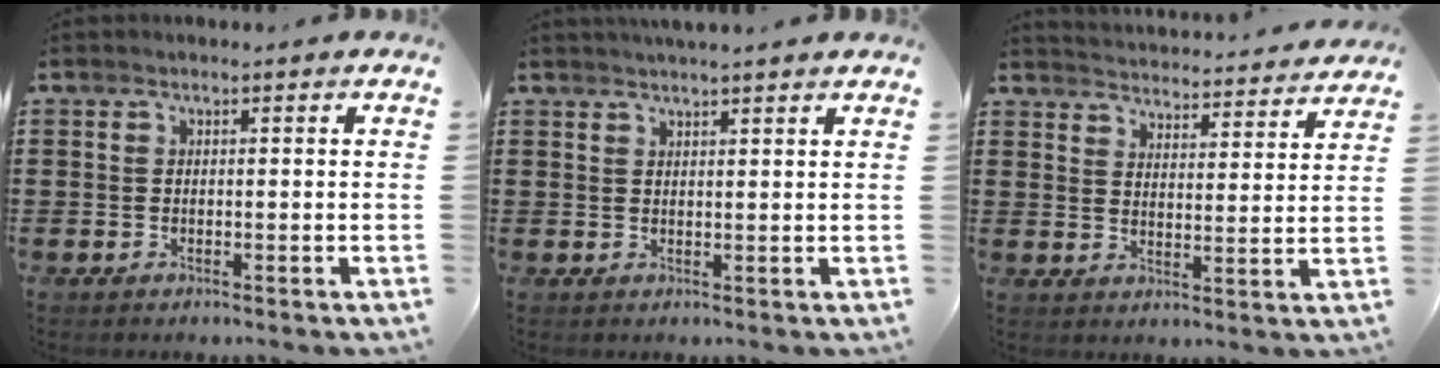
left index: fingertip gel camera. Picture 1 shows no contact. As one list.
[{"total": 2.0, "force": [1.9, -0.3, 0.4], "torque": [-0.012, 0.000, 0.037]}, {"total": 3.8, "force": [3.7, -0.5, -0.5], "torque": [-0.004, -0.036, 0.059]}]